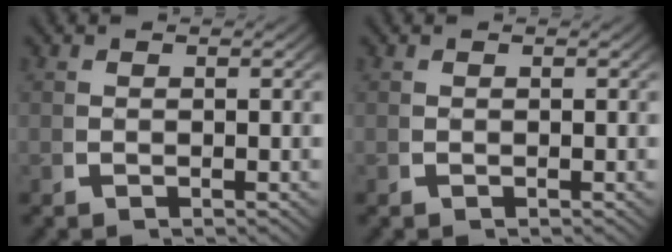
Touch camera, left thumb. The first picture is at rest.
{"total": 0.0}